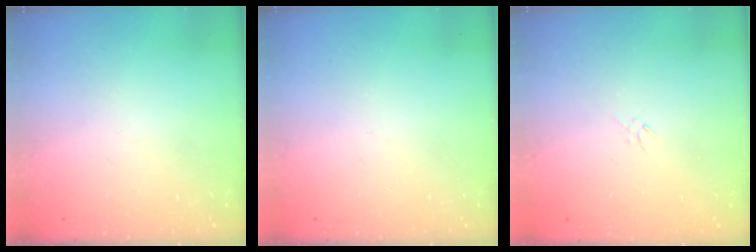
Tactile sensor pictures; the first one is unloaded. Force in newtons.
{"total": 0.0}
{"total": 0.9, "press": 0.8, "slide": 0.4}